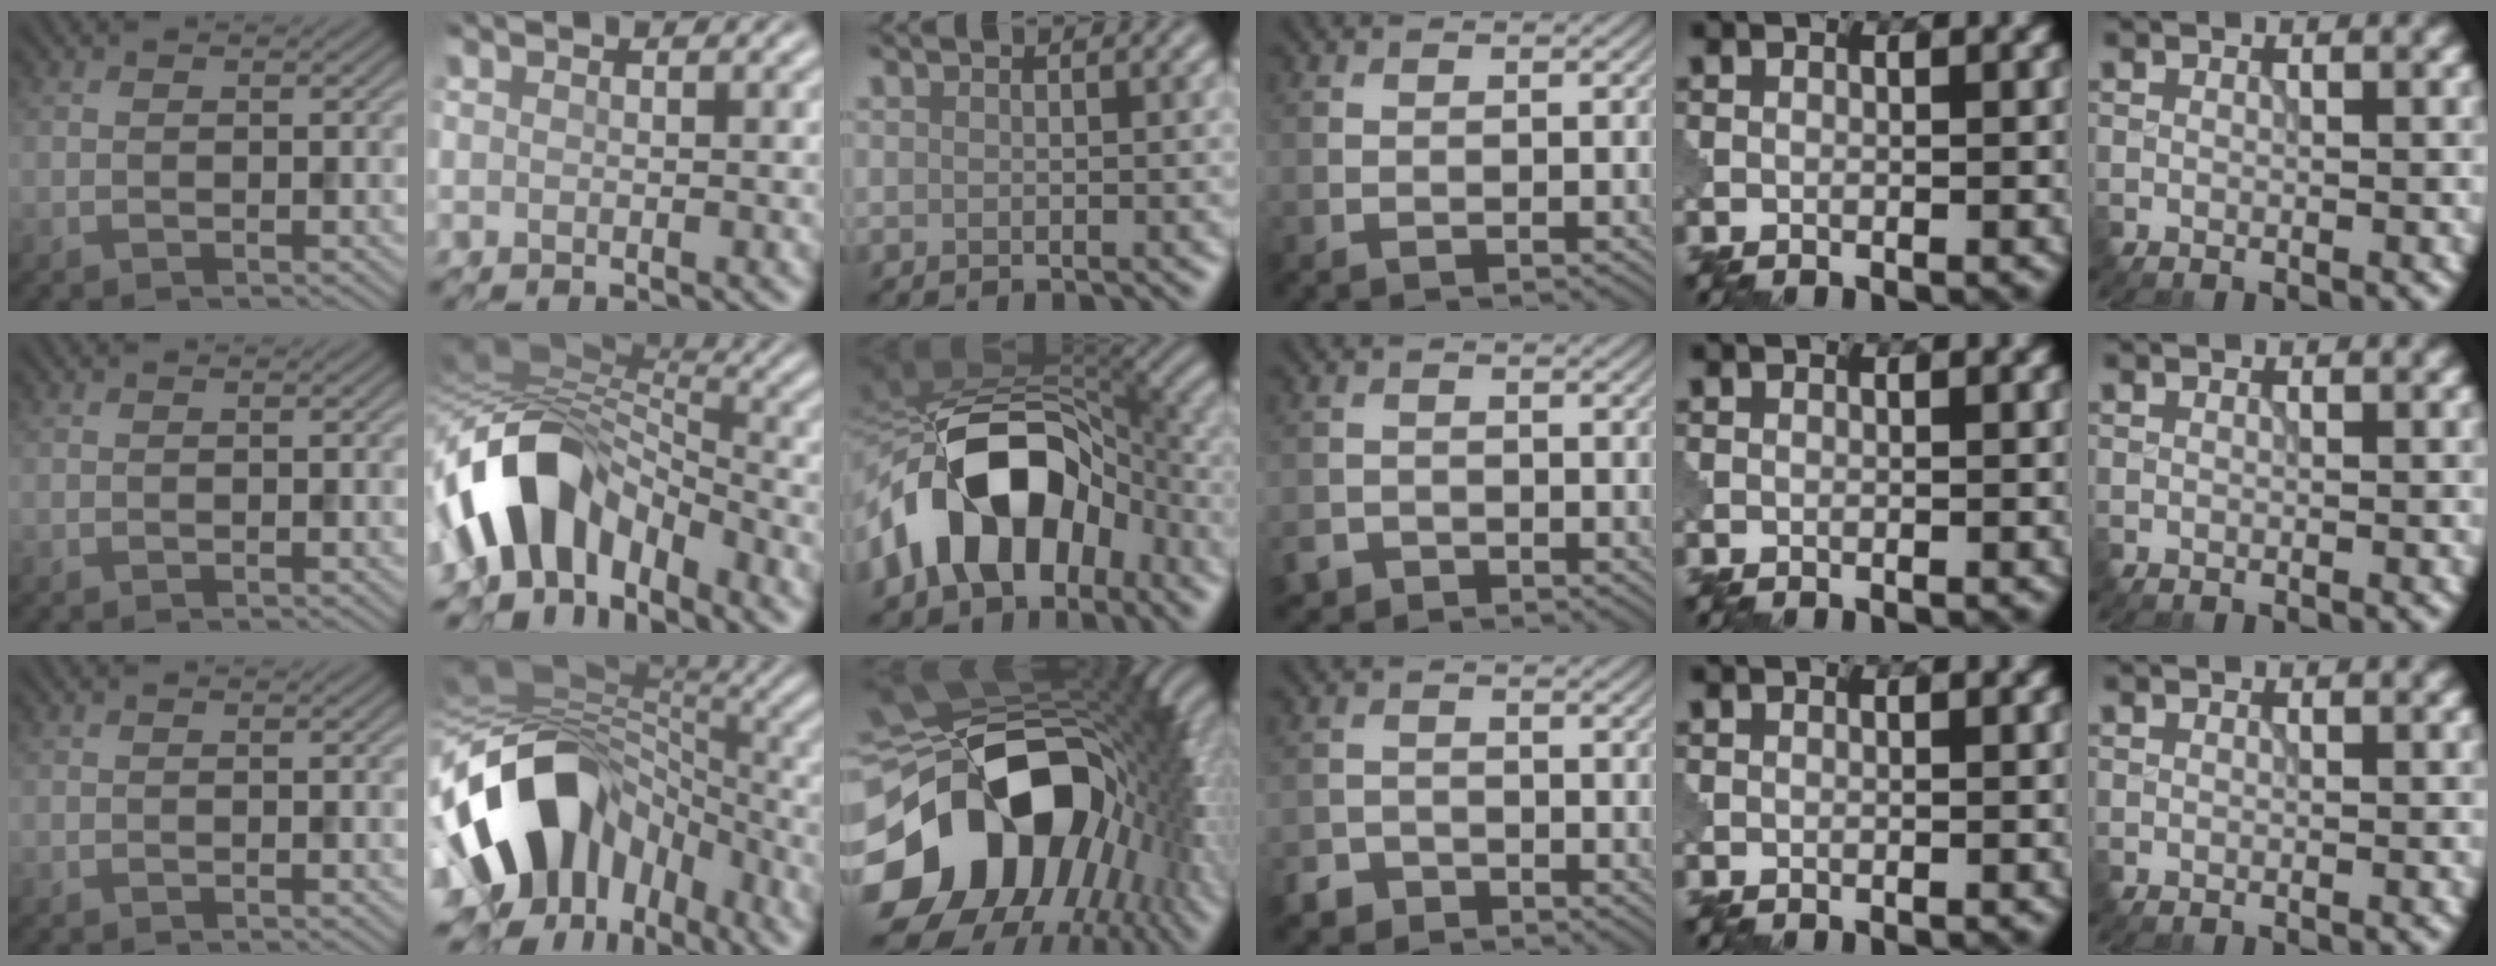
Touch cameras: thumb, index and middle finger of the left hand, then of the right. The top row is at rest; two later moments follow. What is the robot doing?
{"motion": "assemble", "object": "puzzle pieces"}